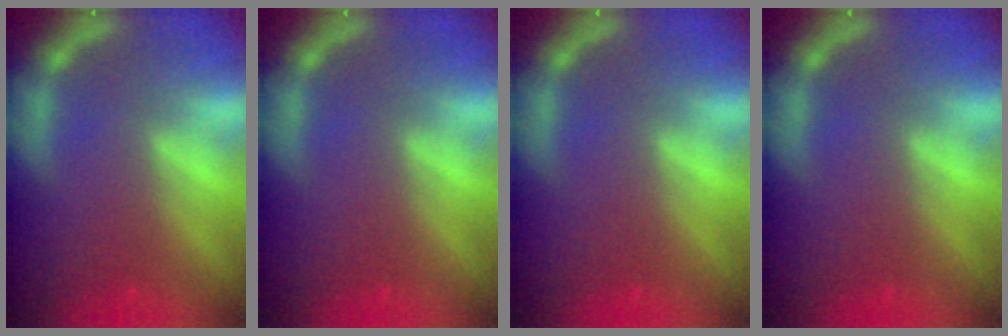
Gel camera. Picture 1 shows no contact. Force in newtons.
{"total": 0.0}
{"total": 0.0}
{"total": 0.0}